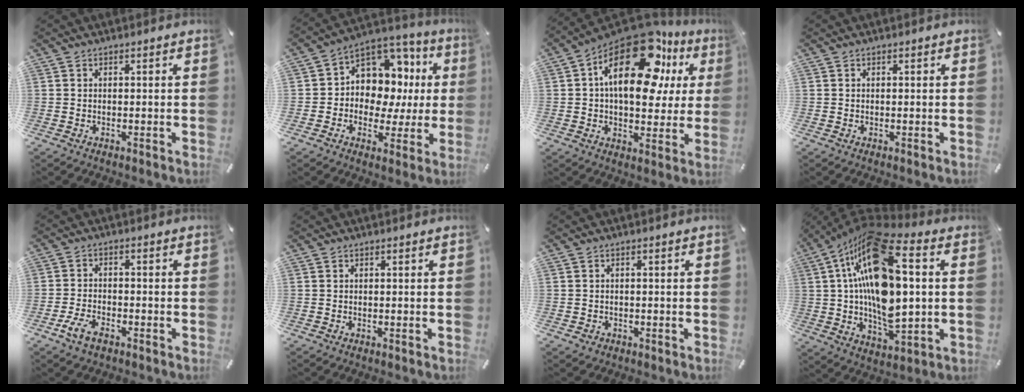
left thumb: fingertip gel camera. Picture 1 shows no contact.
{"total": 11.4, "force": [2.9, 9.7, 5.2], "torque": [-0.076, -0.044, 0.059]}
{"total": 22.4, "force": [10.0, 11.7, 16.3], "torque": [-0.261, -0.061, 0.166]}
{"total": 0.0}
{"total": 5.0, "force": [-2.8, 2.6, 3.1], "torque": [-0.075, 0.009, -0.058]}
{"total": 0.0}
{"total": 1.1, "force": [-0.3, 1.0, 0.4], "torque": [-0.009, 0.004, -0.009]}
{"total": 23.8, "force": [4.4, 11.7, 20.2], "torque": [-0.406, -0.010, 0.068]}